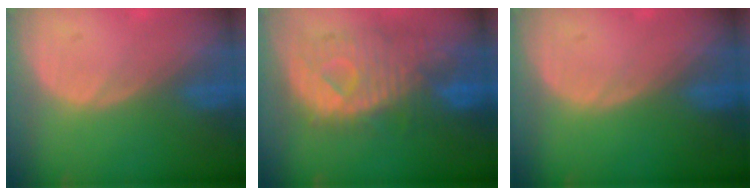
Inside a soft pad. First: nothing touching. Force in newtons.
{"total": 10.7, "press": 9.7, "slide": 4.7}
{"total": 0.0}